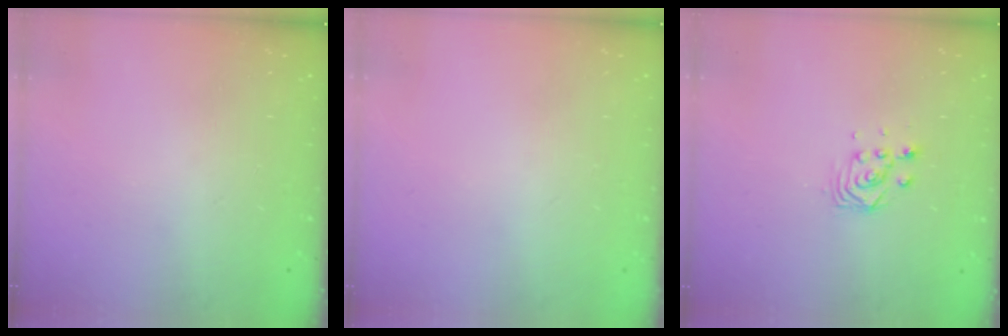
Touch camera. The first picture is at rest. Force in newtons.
{"total": 0.0}
{"total": 3.0, "press": 3.0, "slide": 0.0}